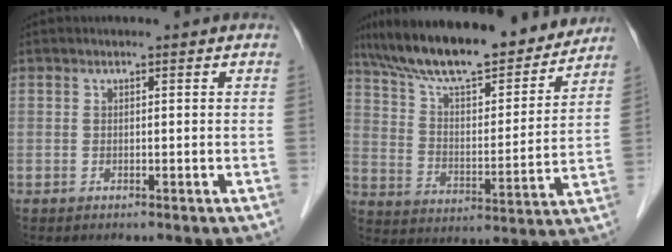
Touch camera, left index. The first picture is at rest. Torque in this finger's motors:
{"motor_torque": [0.99, -1.15, 0.73, 0.19]}